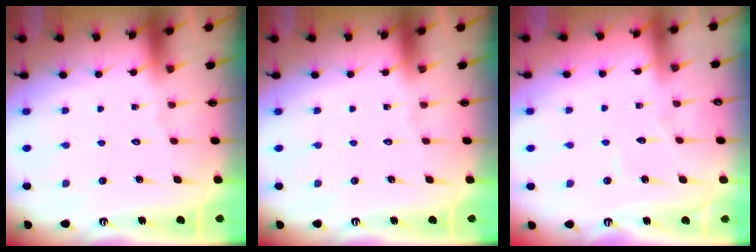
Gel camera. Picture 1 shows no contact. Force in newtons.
{"total": 0.0}
{"total": 3.0, "press": 3.0, "slide": 0.3}